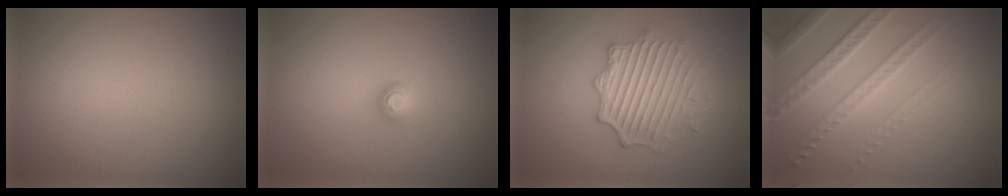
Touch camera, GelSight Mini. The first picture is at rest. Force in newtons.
{"total": 1.2, "press": 1.1, "slide": 0.3}
{"total": 4.5, "press": 3.9, "slide": 2.3}
{"total": 5.0, "press": 3.3, "slide": 3.7}